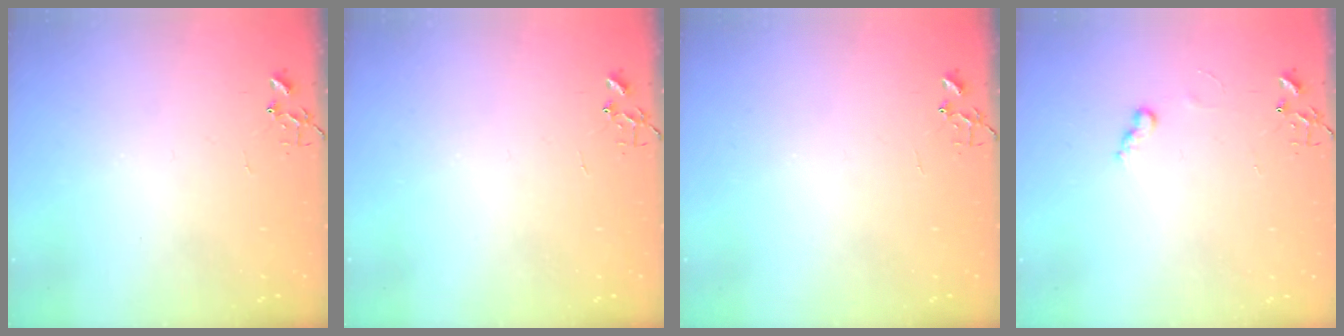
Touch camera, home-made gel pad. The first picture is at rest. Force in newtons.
{"total": 0.0}
{"total": 0.0}
{"total": 5.0, "press": 5.0, "slide": 0.5}